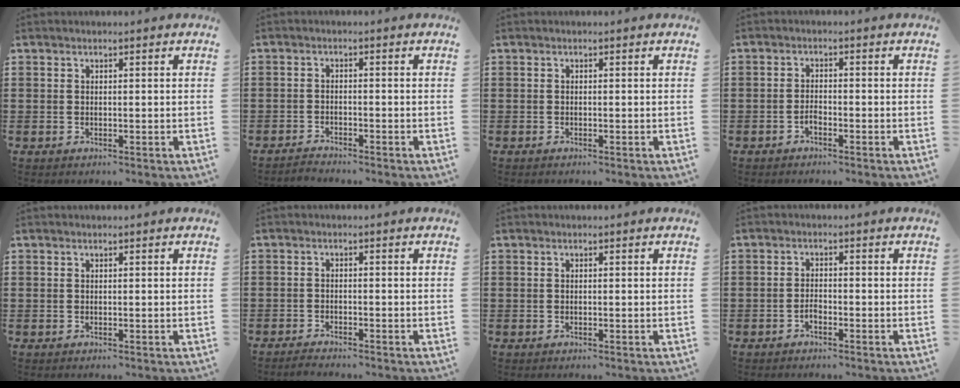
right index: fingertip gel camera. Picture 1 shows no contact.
{"total": 1.5, "force": [-1.5, 0.0, -0.1], "torque": [-0.005, 0.002, -0.032]}
{"total": 0.0}
{"total": 1.3, "force": [-1.1, 0.5, 0.6], "torque": [-0.015, -0.003, -0.020]}
{"total": 0.0}
{"total": 1.3, "force": [-1.2, 0.2, -0.1], "torque": [-0.003, 0.005, -0.026]}
{"total": 0.0}
{"total": 1.5, "force": [-1.0, 0.7, 0.8], "torque": [-0.018, -0.002, -0.020]}